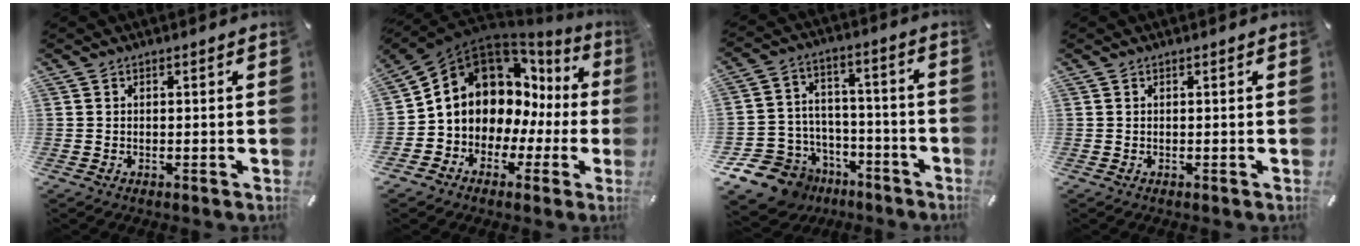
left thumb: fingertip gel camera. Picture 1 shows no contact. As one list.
[{"total": 11.2, "force": [5.0, 9.0, 4.3], "torque": [-0.084, -0.059, 0.098]}, {"total": 12.7, "force": [-7.3, 9.9, 2.8], "torque": [-0.059, 0.041, -0.123]}, {"total": 0.0}]